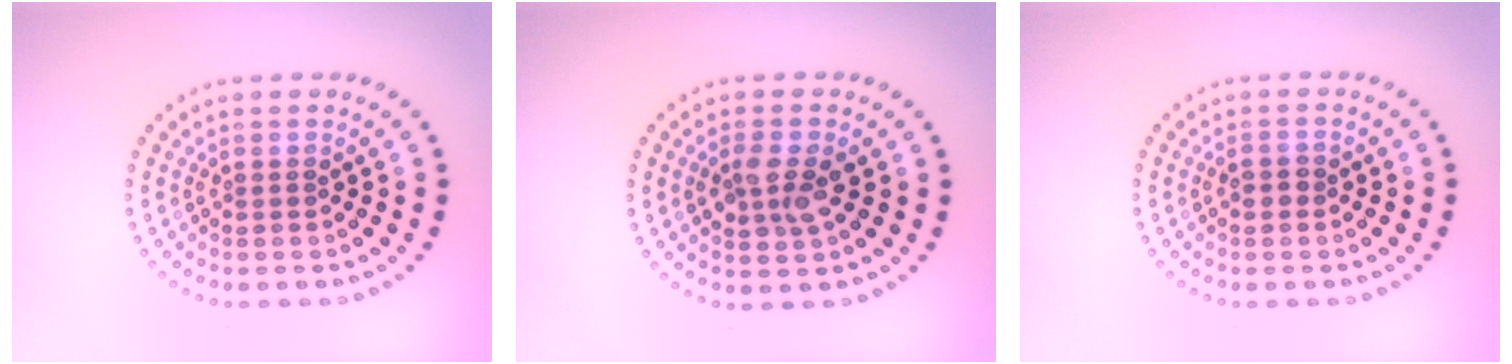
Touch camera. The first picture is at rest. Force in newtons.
{"total": 2.6, "press": 2.6, "slide": 0.3}
{"total": 1.2, "press": 1.2, "slide": 0.2}